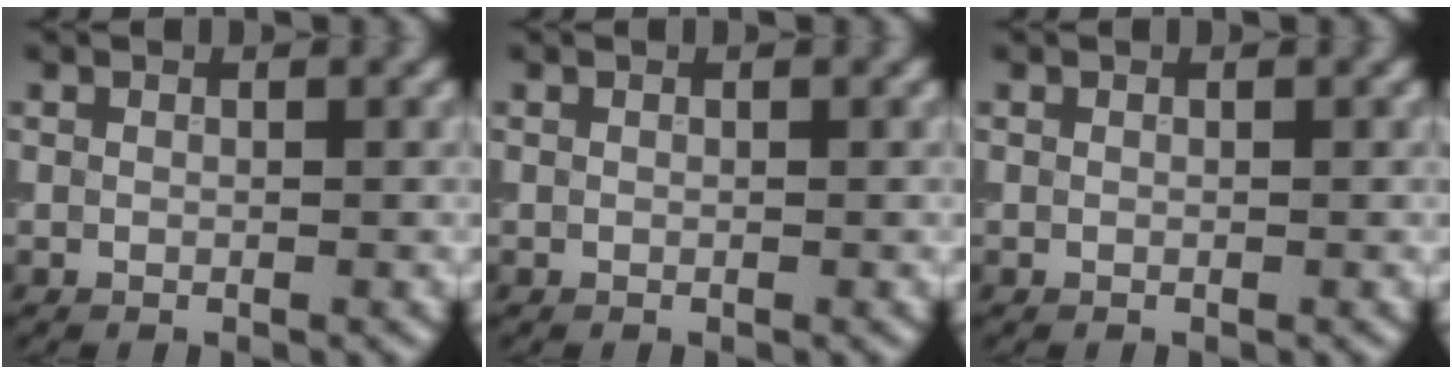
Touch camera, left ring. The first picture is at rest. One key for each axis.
{"total": 0.0}
{"total": 0.0}